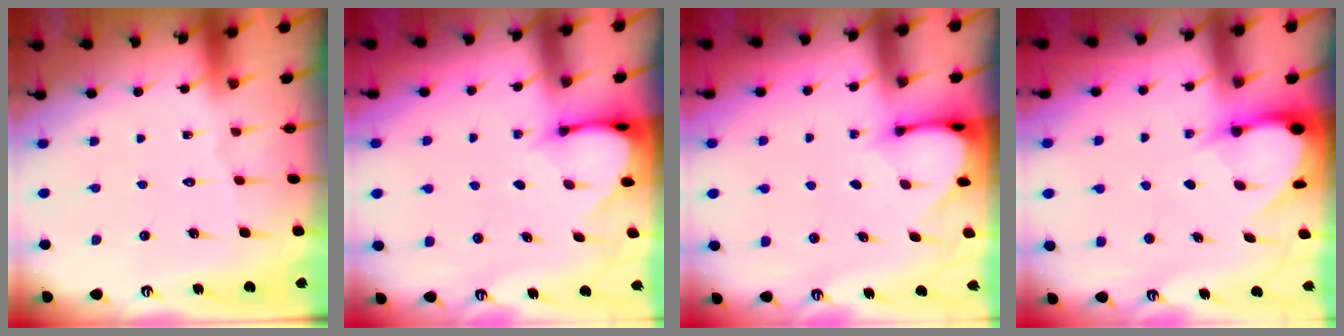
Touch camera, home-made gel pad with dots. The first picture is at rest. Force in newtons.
{"total": 3.1, "press": 3.1, "slide": 0.2}
{"total": 3.3, "press": 3.2, "slide": 0.3}
{"total": 3.9, "press": 3.9, "slide": 0.2}